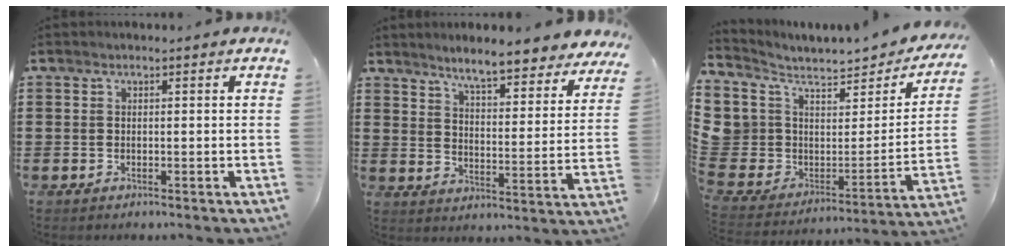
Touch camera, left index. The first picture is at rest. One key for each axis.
{"total": 6.6, "fx": 6.1, "fy": -0.2, "fz": 2.4, "tx": -0.064, "ty": -0.042, "tz": 0.102}
{"total": 4.8, "fx": 2.3, "fy": 4.2, "fz": -0.2, "tx": -0.048, "ty": -0.042, "tz": 0.040}